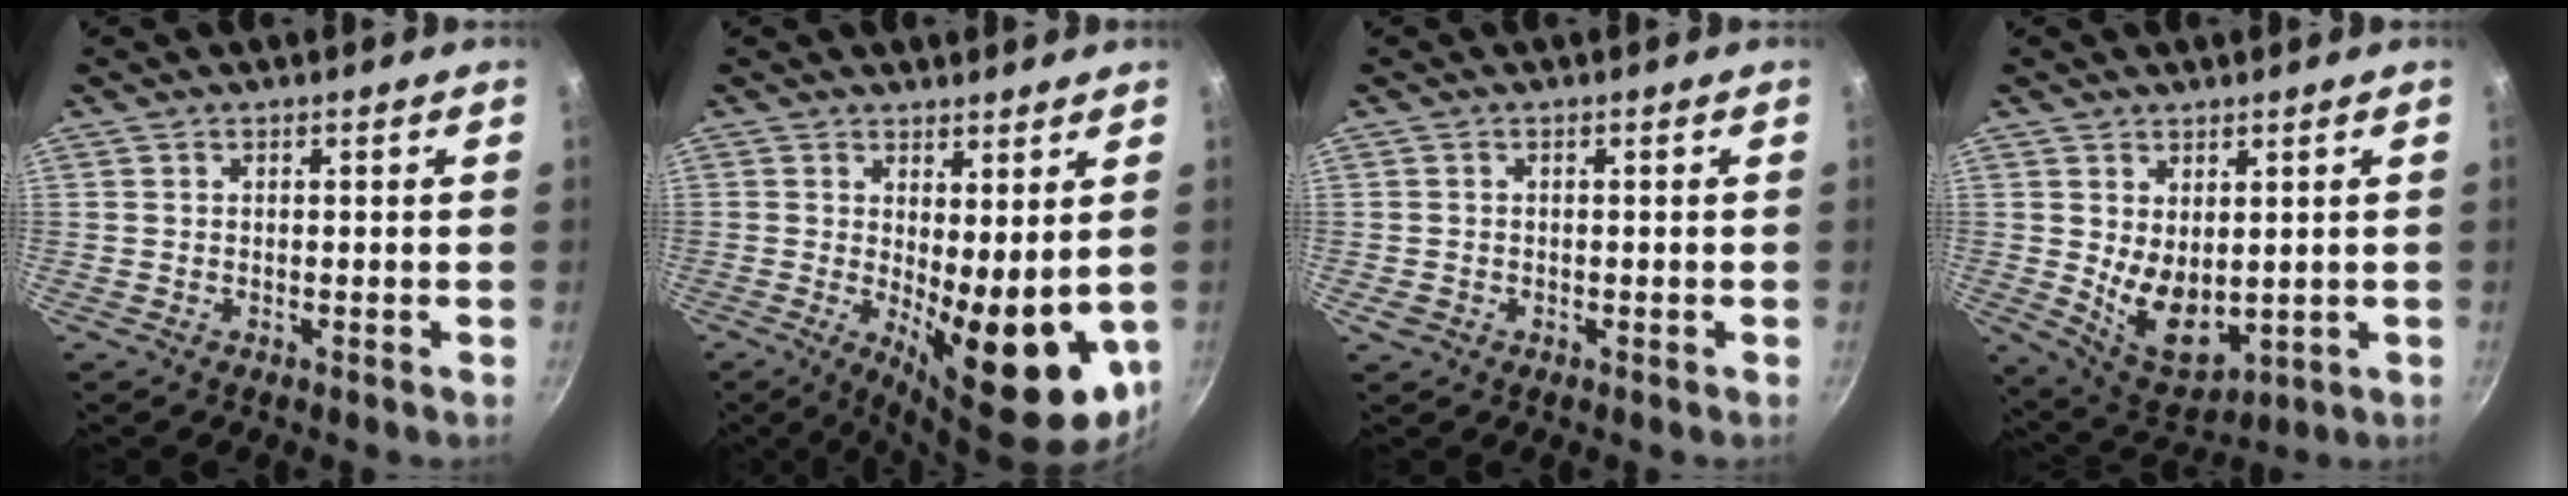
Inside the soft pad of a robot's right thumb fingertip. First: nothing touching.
{"total": 13.3, "force": [0.6, 5.0, 12.3], "torque": [-0.142, -0.029, 0.024]}
{"total": 1.8, "force": [-0.6, 1.5, 0.7], "torque": [-0.013, 0.002, -0.008]}
{"total": 9.7, "force": [1.1, 6.1, 7.5], "torque": [-0.098, -0.030, 0.046]}